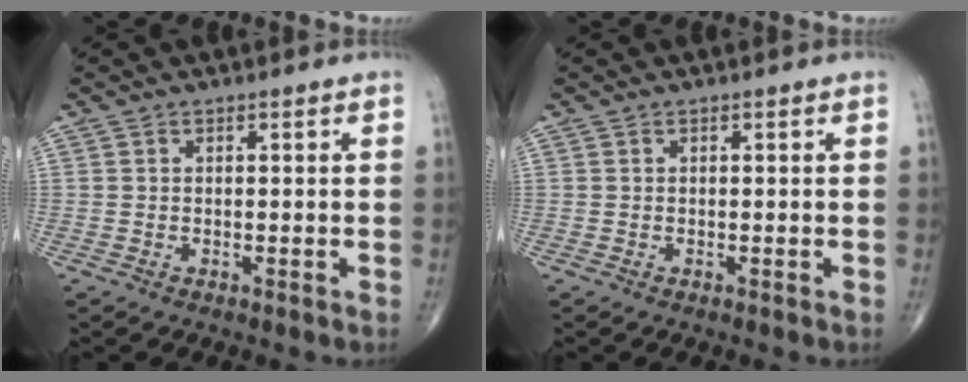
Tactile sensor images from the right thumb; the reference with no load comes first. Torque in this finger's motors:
{"motor_torque": [-0.10, -0.10, 0.01, 0.00, 0.00]}